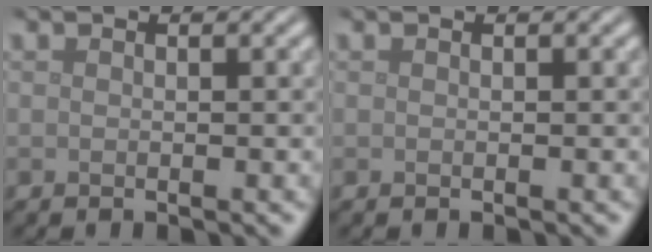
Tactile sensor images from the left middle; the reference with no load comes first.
{"total": 0.0}